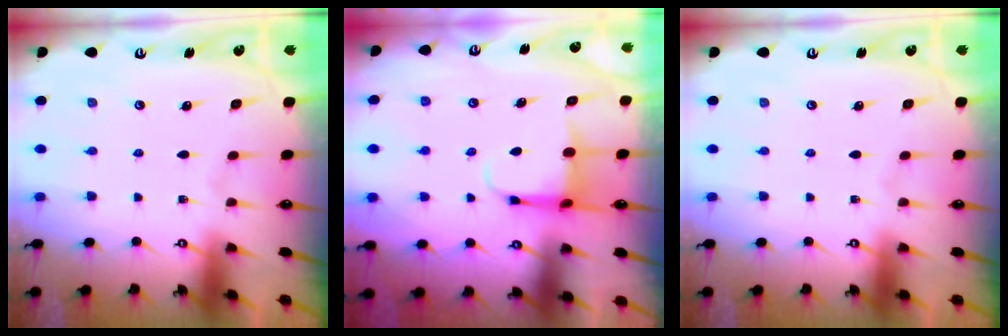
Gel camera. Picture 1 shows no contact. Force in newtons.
{"total": 5.3, "press": 5.2, "slide": 1.1}
{"total": 0.0}